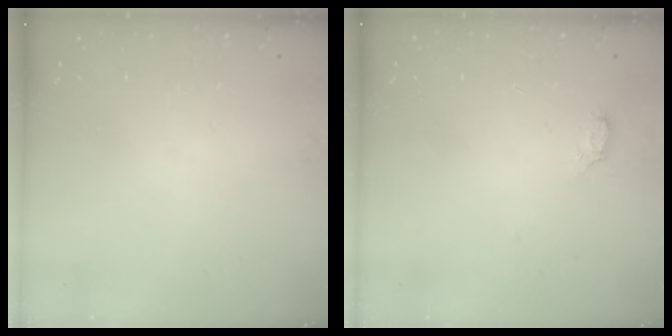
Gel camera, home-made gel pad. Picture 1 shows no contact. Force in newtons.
{"total": 2.6, "press": 2.6, "slide": 0.2}